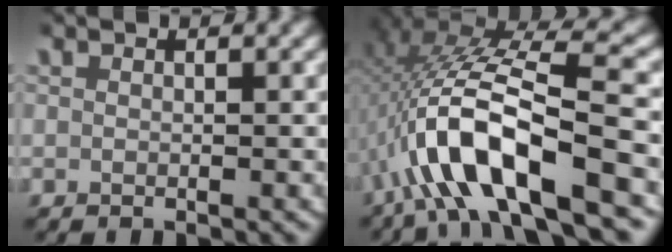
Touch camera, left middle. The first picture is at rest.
{"total": 8.9, "force": [-1.8, 3.1, 8.2], "torque": [-0.171, 0.001, -0.025]}